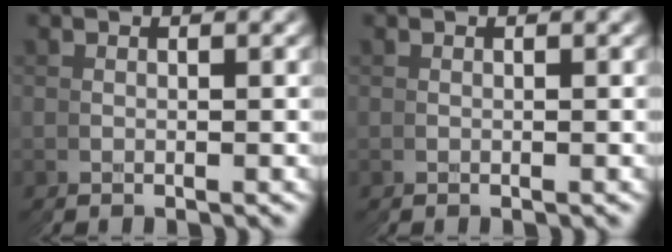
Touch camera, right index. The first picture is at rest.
{"total": 0.0}